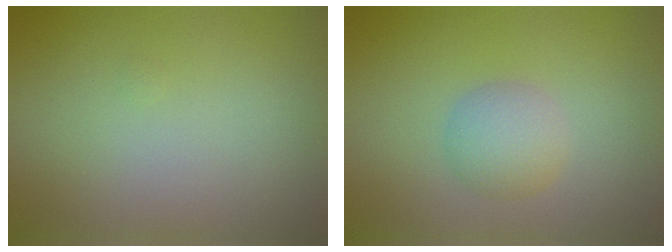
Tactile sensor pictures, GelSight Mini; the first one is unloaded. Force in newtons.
{"total": 2.7, "press": 2.7, "slide": 0.1}